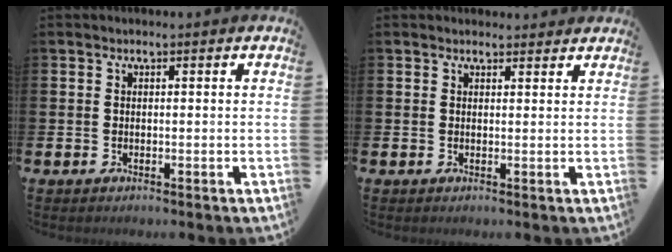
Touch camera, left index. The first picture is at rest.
{"total": 1.4, "force": [1.3, 0.5, 0.0], "torque": [0.014, -0.004, 0.021]}